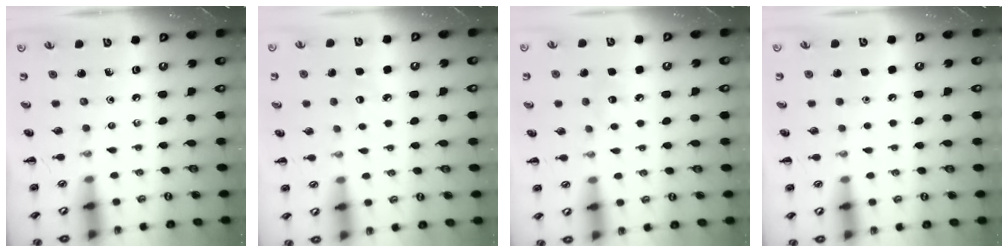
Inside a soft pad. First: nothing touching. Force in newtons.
{"total": 5.6, "press": 5.4, "slide": 1.4}
{"total": 5.8, "press": 5.6, "slide": 1.3}
{"total": 1.7, "press": 1.7, "slide": 0.1}